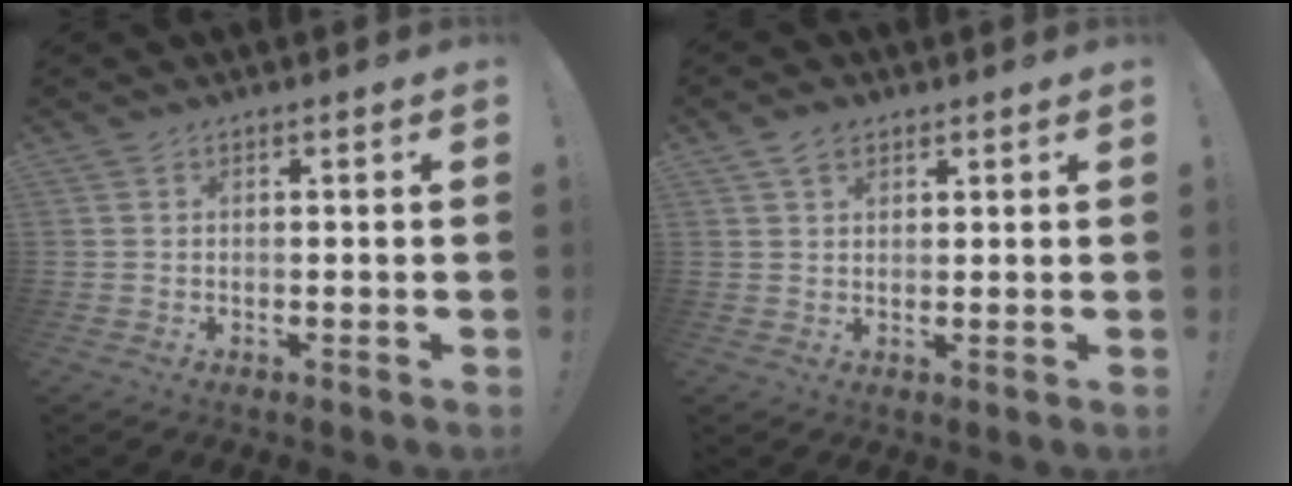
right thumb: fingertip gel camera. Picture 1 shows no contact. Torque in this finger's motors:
{"motor_torque": [-0.11, 0.02, 0.04, 0.30, 0.09]}